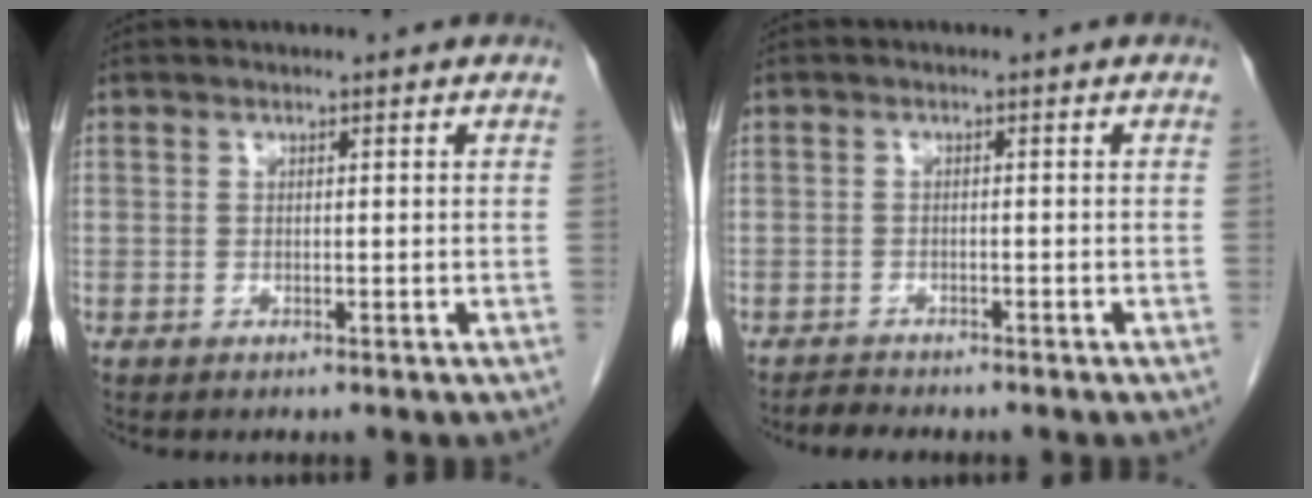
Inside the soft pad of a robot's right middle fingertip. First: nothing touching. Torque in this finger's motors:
{"motor_torque": [0.34, -0.25, -0.01, 0.00]}